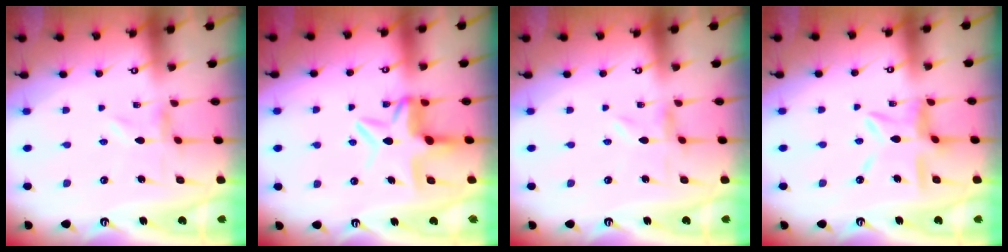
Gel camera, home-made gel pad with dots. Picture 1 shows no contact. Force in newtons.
{"total": 8.1, "press": 7.9, "slide": 1.9}
{"total": 0.7, "press": 0.6, "slide": 0.3}
{"total": 12.2, "press": 12.2, "slide": 1.0}